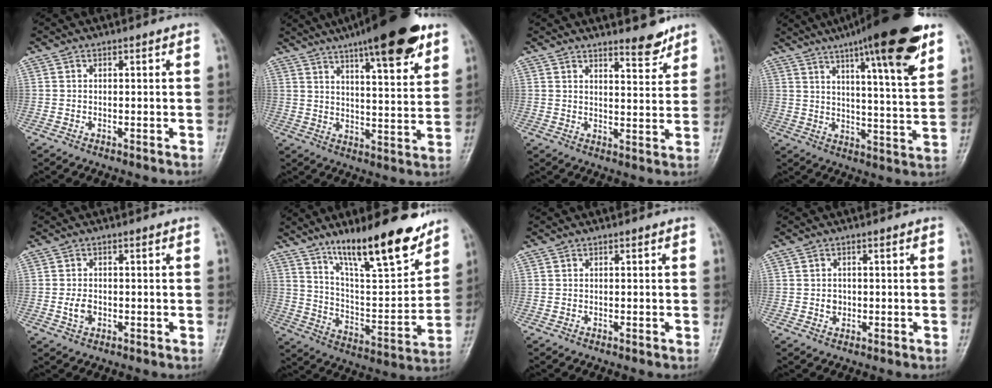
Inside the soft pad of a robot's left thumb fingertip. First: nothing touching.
{"total": 18.7, "force": [11.8, 4.4, 13.8], "torque": [-0.181, -0.042, 0.176]}
{"total": 5.1, "force": [4.3, 1.3, 2.4], "torque": [-0.022, -0.038, 0.064]}
{"total": 21.2, "force": [12.9, 3.3, 16.5], "torque": [-0.225, -0.041, 0.185]}
{"total": 2.6, "force": [-0.5, 1.9, 1.8], "torque": [-0.030, 0.001, -0.009]}
{"total": 19.9, "force": [14.2, 4.8, 13.1], "torque": [-0.172, -0.082, 0.239]}
{"total": 0.0}
{"total": 1.7, "force": [-0.1, 1.5, 0.8], "torque": [-0.005, 0.003, 0.001]}